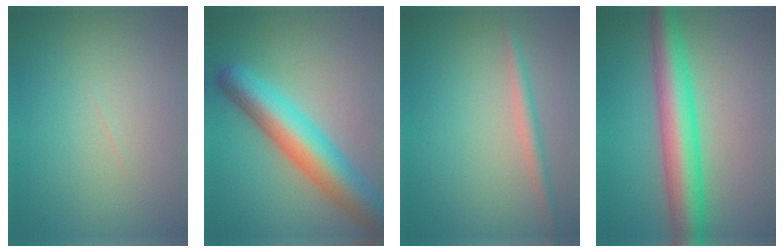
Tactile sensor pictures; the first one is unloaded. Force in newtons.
{"total": 8.6, "press": 8.5, "slide": 0.5}
{"total": 2.0, "press": 2.0, "slide": 0.0}
{"total": 7.2, "press": 7.2, "slide": 0.2}